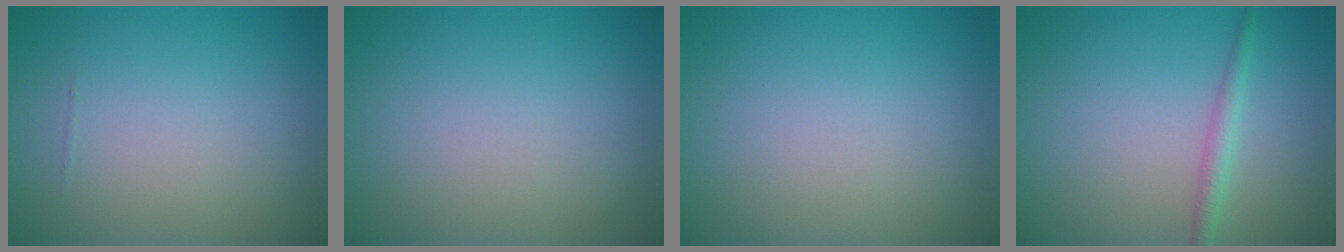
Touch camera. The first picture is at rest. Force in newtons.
{"total": 0.0}
{"total": 0.0}
{"total": 1.8, "press": 1.8, "slide": 0.0}